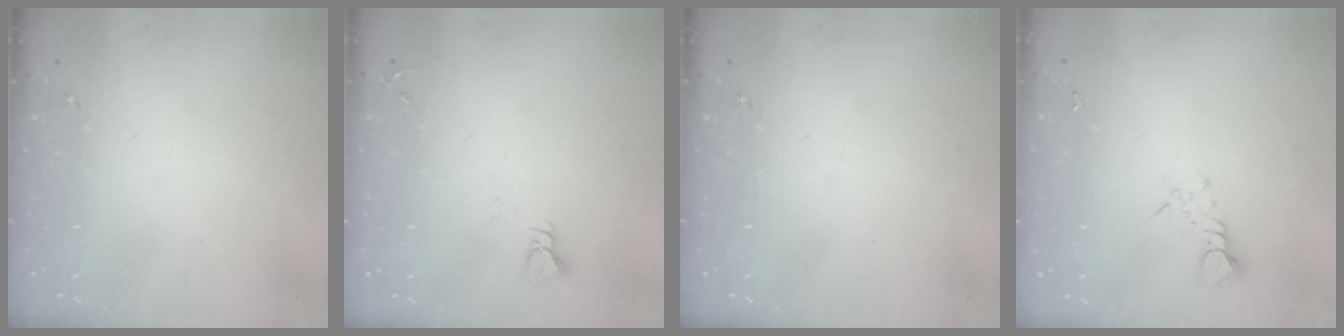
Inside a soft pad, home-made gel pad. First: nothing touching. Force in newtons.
{"total": 2.9, "press": 2.9, "slide": 0.3}
{"total": 0.0}
{"total": 3.8, "press": 3.8, "slide": 0.2}